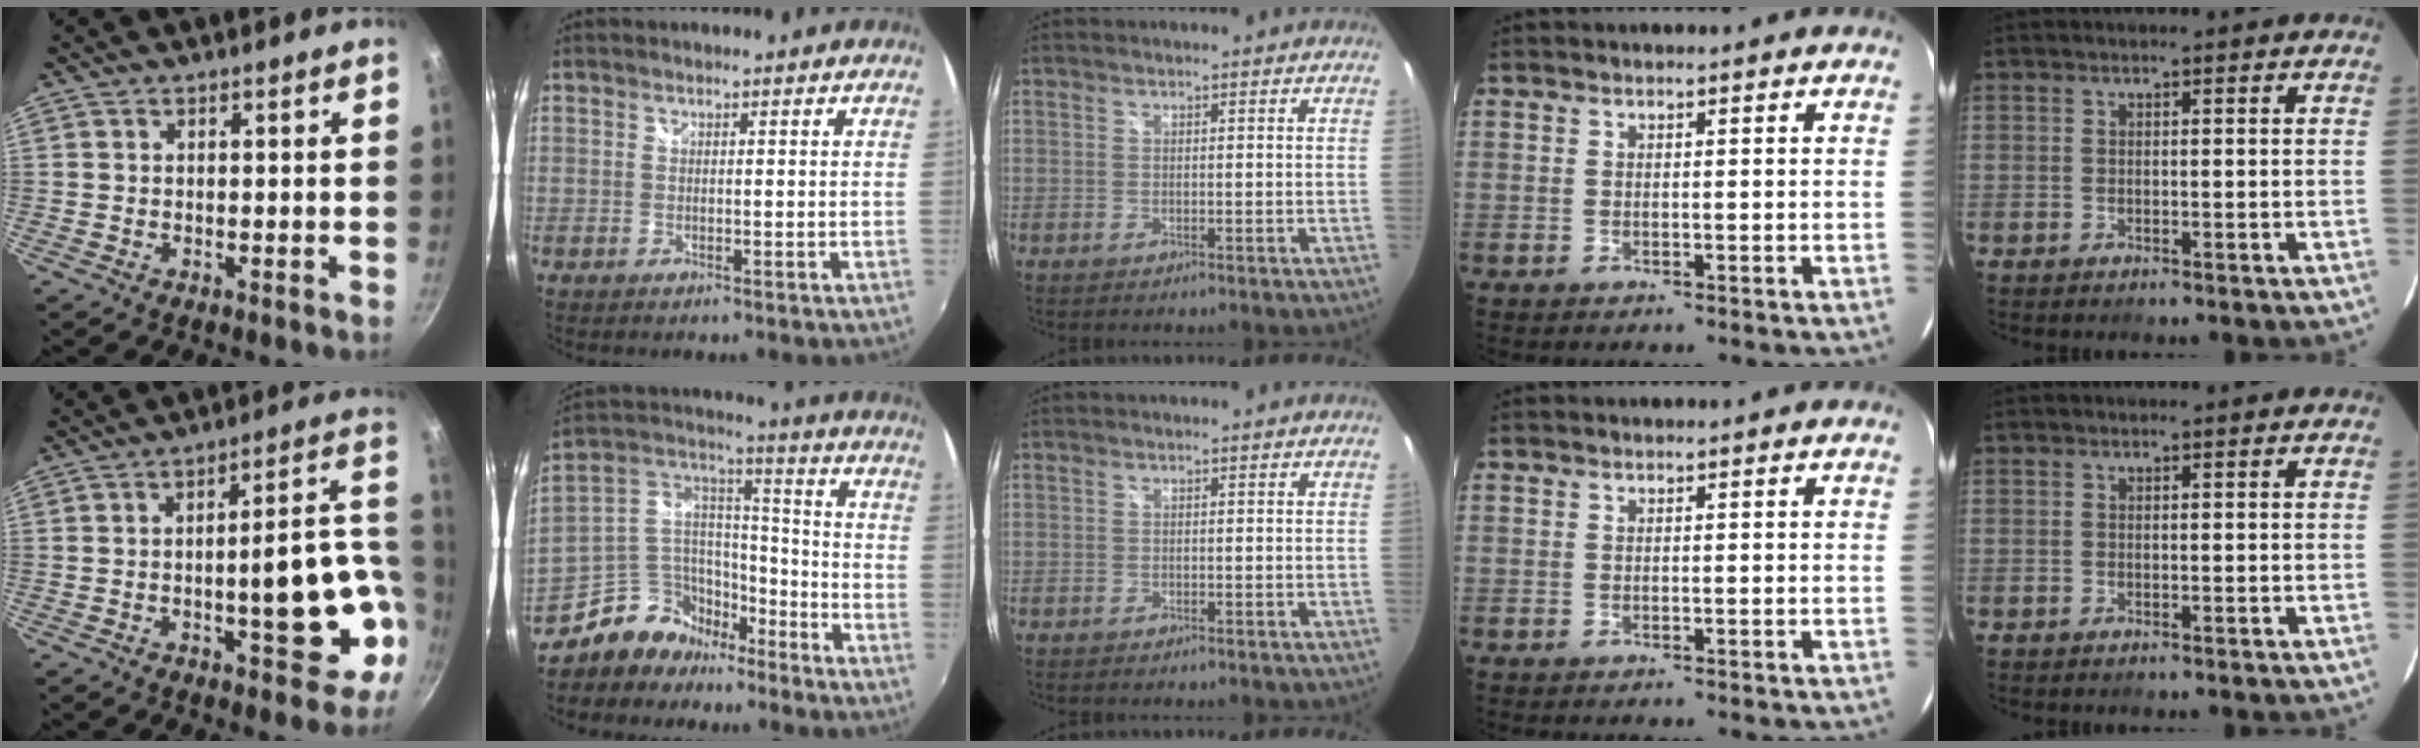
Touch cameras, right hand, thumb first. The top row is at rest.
{"thumb": {"total": 15.6, "force": [-3.7, 5.8, 14.0], "torque": [-0.148, 0.037, -0.045]}, "index": {"total": 11.8, "force": [-8.4, 7.8, 3.0], "torque": [-0.077, 0.062, -0.145]}}